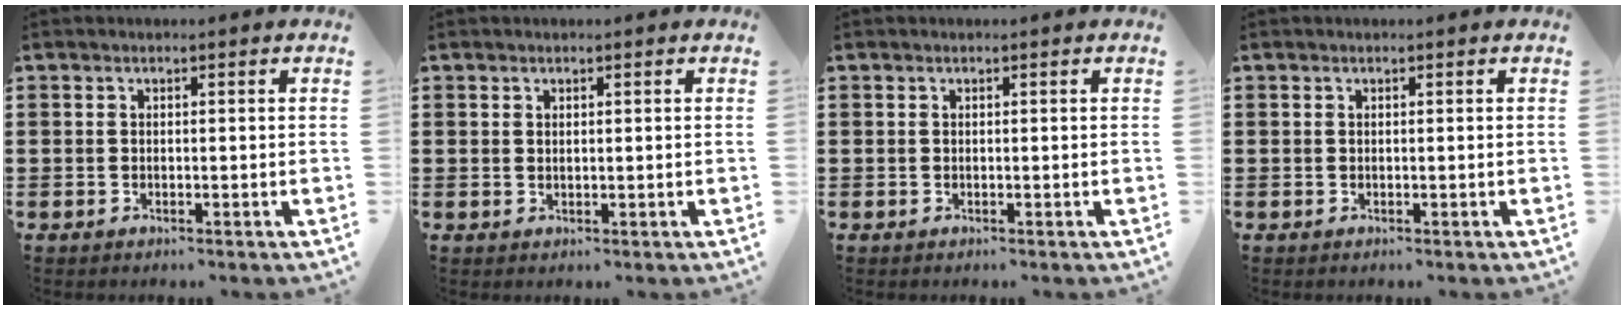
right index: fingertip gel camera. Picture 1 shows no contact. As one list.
[{"total": 0.5, "force": [0.3, 0.3, 0.3], "torque": [-0.006, 0.002, 0.006]}, {"total": 0.0}, {"total": 0.0}]